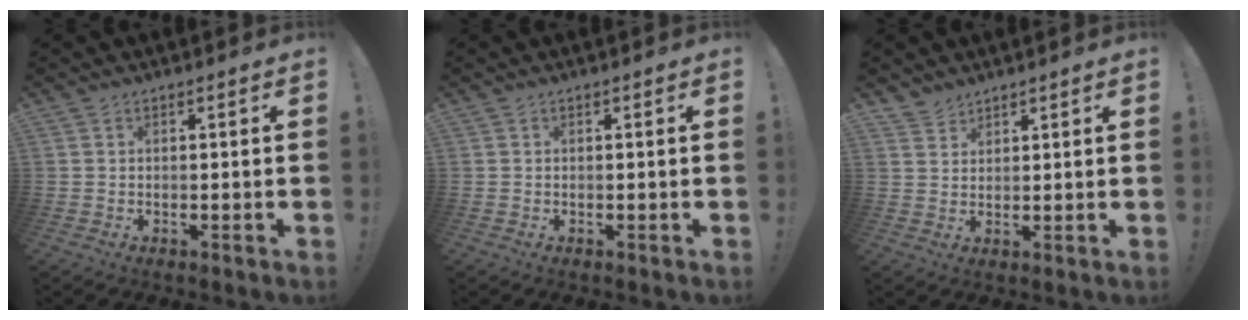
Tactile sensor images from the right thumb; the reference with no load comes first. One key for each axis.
{"total": 0.0}
{"total": 3.1, "fx": 2.8, "fy": 1.4, "fz": 0.2, "tx": -0.004, "ty": -0.019, "tz": 0.053}